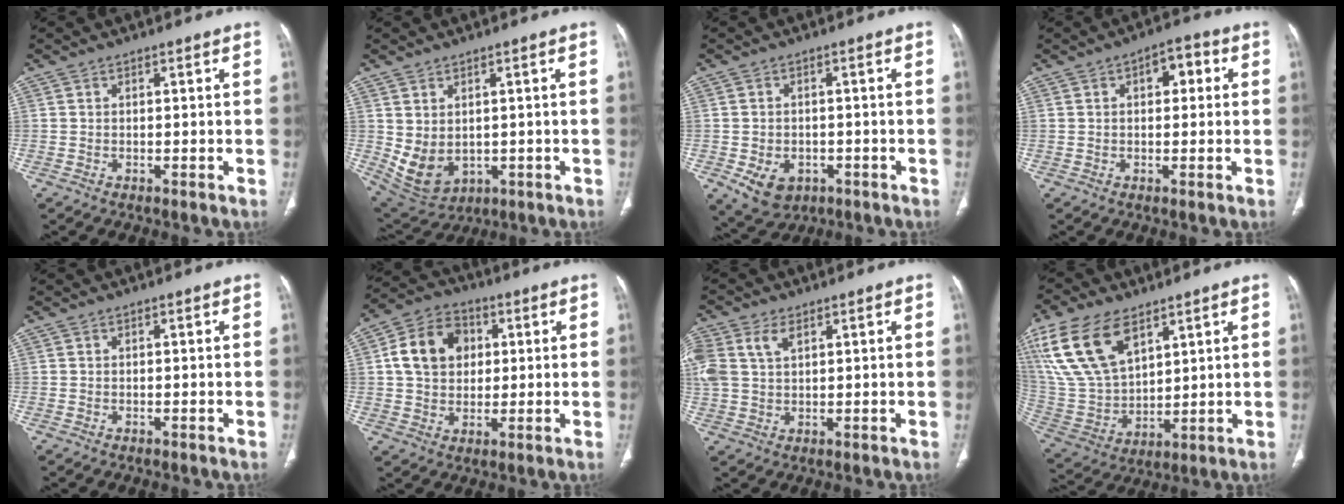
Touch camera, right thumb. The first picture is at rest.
{"total": 8.5, "force": [-0.2, 5.9, 6.1], "torque": [-0.106, -0.005, 0.029]}
{"total": 7.3, "force": [-2.9, 5.4, 4.0], "torque": [-0.060, 0.011, -0.030]}
{"total": 5.2, "force": [1.4, 2.9, 4.1], "torque": [-0.037, 0.010, 0.013]}
{"total": 0.0}
{"total": 12.1, "force": [2.4, 9.4, 7.2], "torque": [-0.104, 0.008, 0.036]}
{"total": 10.1, "force": [4.1, 6.5, 6.4], "torque": [-0.169, 0.007, 0.084]}
{"total": 19.7, "force": [10.4, 10.9, 12.8], "torque": [-0.259, -0.029, 0.214]}